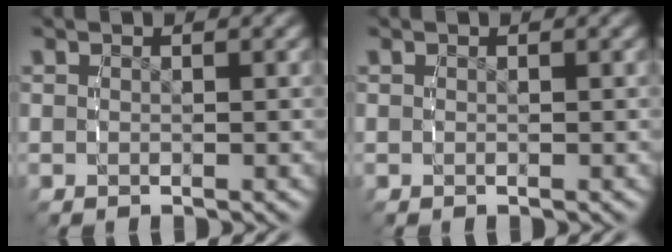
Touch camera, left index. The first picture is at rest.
{"total": 0.0}